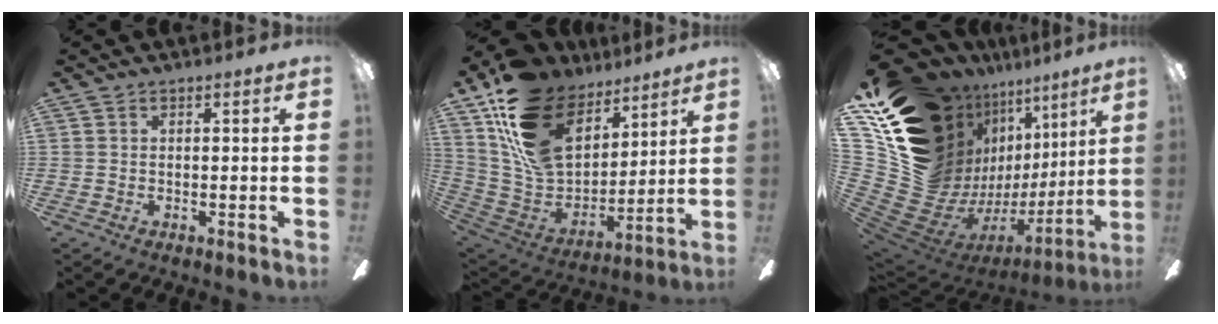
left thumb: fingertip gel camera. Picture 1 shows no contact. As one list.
[{"total": 21.7, "force": [11.9, 14.2, 11.3], "torque": [-0.213, -0.066, 0.225]}, {"total": 22.6, "force": [10.6, 15.3, 12.8], "torque": [-0.219, -0.122, 0.260]}]